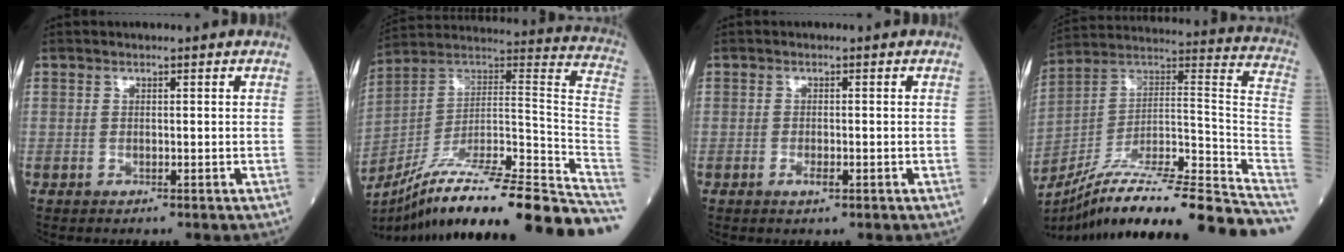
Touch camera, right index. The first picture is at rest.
{"total": 31.9, "force": [-24.6, 0.0, 20.3], "torque": [-0.188, 0.002, -0.370]}
{"total": 1.6, "force": [-0.8, 0.4, 1.4], "torque": [-0.026, 0.000, -0.011]}
{"total": 29.6, "force": [-24.0, 0.1, 17.2], "torque": [-0.161, 0.015, -0.365]}